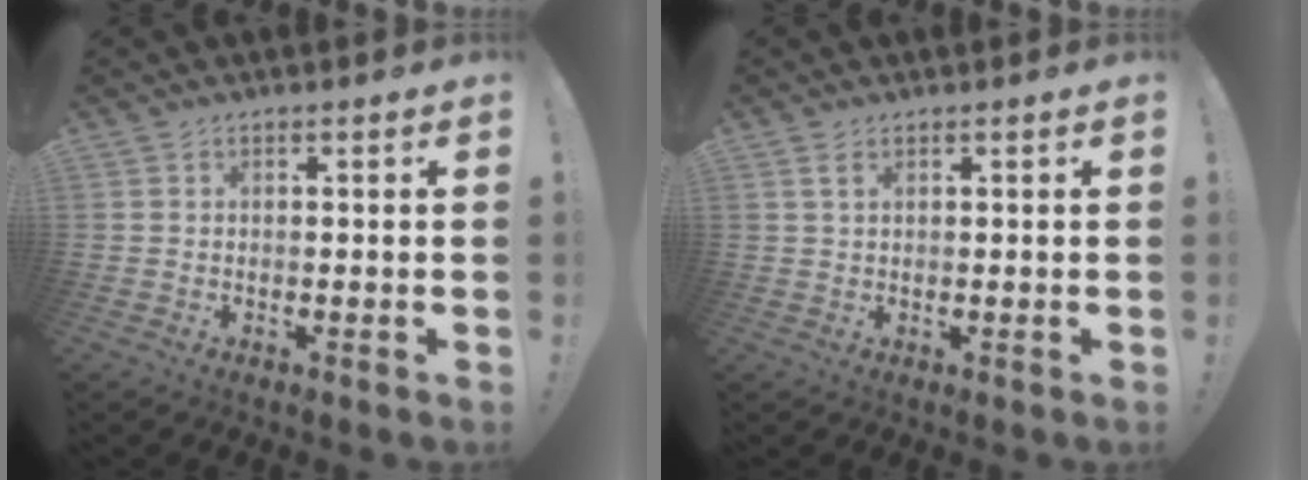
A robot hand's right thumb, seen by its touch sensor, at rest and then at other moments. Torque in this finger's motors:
{"motor_torque": [0.03, 0.04, -0.01, 0.22, 0.02]}